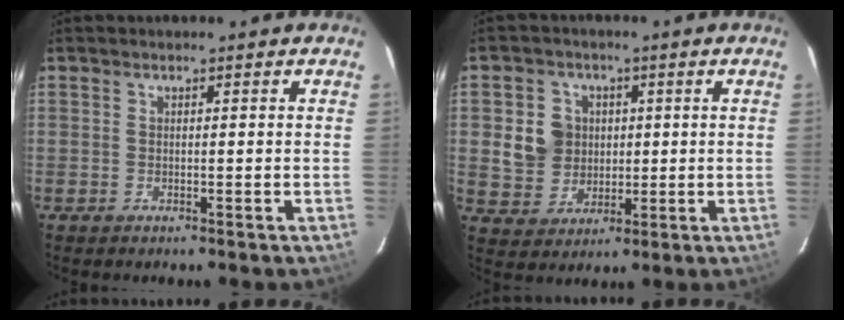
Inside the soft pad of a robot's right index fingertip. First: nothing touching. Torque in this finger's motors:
{"motor_torque": [0.73, 0.19, 0.40, 0.04]}